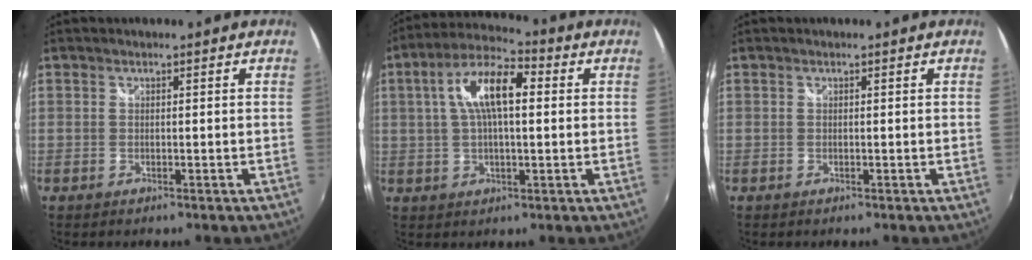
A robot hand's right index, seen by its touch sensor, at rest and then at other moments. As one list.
[{"total": 11.2, "force": [2.1, 4.3, 10.2], "torque": [-0.191, 0.025, 0.034]}, {"total": 0.0}]